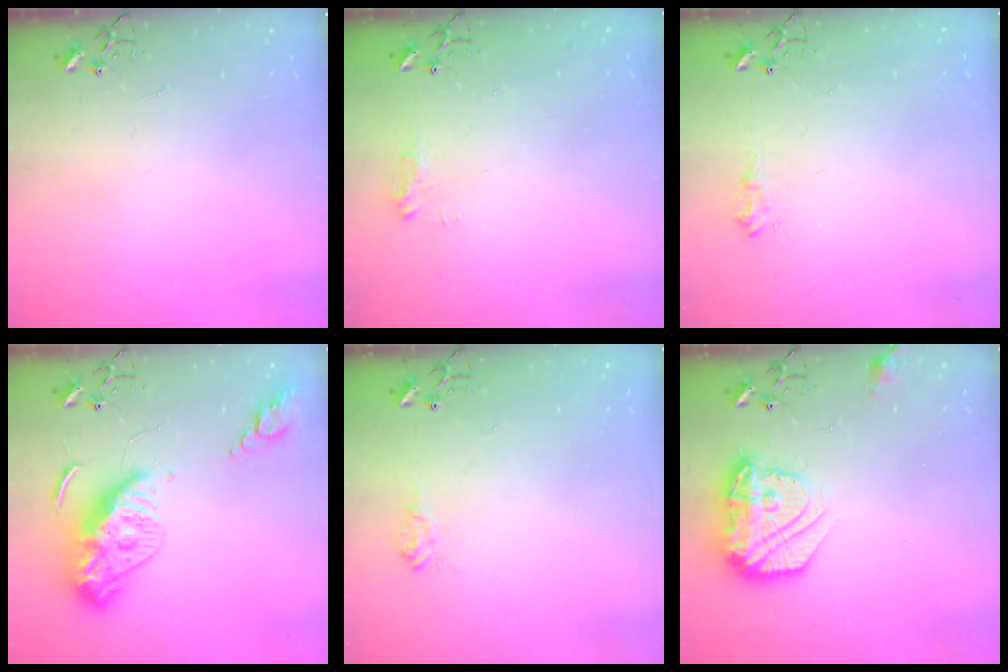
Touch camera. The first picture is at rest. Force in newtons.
{"total": 8.7, "press": 8.7, "slide": 0.9}
{"total": 6.8, "press": 6.8, "slide": 0.8}
{"total": 12.9, "press": 12.9, "slide": 1.2}
{"total": 6.8, "press": 6.8, "slide": 0.8}
{"total": 18.4, "press": 18.3, "slide": 1.4}